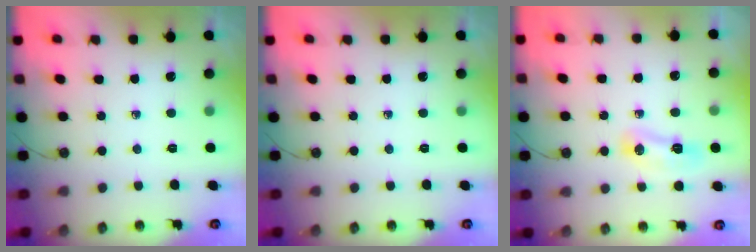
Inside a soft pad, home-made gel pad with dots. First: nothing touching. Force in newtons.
{"total": 0.0}
{"total": 23.1, "press": 9.5, "slide": 21.1}